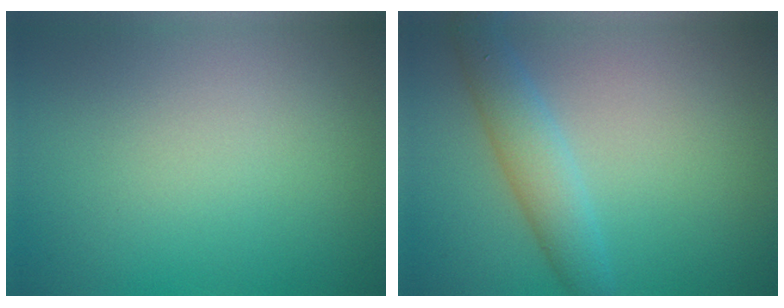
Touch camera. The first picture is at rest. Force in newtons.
{"total": 3.6, "press": 3.6, "slide": 0.1}